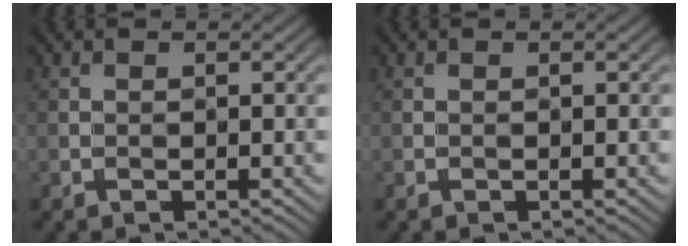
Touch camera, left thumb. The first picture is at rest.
{"total": 0.0}